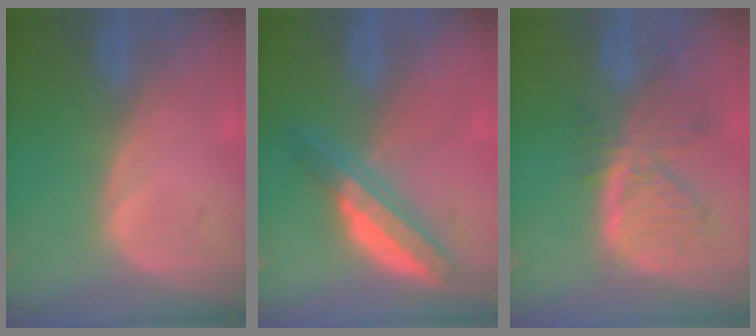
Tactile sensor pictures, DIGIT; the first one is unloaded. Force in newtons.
{"total": 6.3, "press": 5.6, "slide": 2.8}
{"total": 8.1, "press": 7.0, "slide": 4.0}